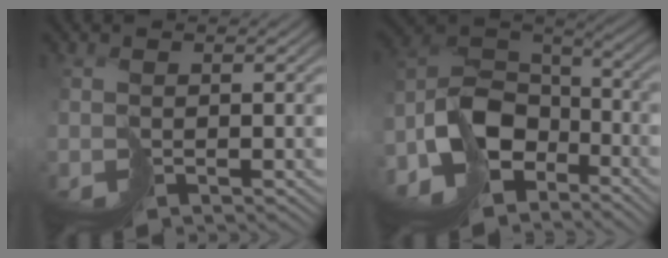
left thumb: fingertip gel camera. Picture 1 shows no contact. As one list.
[{"total": 13.0, "force": [-6.7, 8.1, 7.7], "torque": [-0.181, -0.021, -0.135]}]